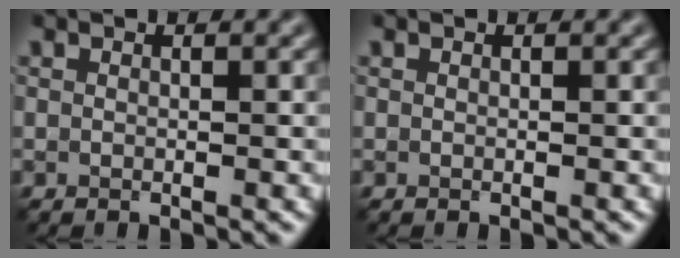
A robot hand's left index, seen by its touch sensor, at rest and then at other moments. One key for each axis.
{"total": 0.0}